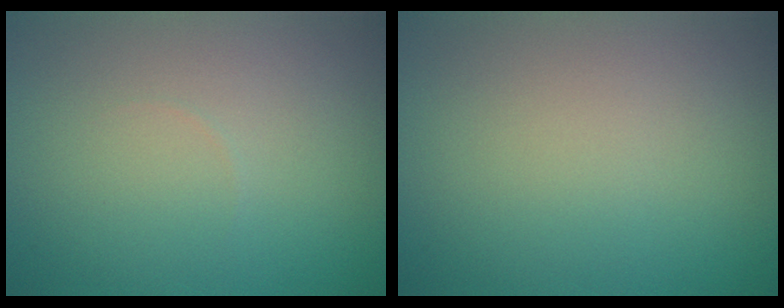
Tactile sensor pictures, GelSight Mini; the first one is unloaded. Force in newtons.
{"total": 0.0}